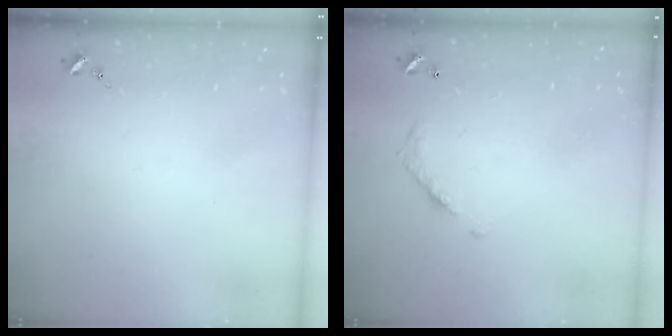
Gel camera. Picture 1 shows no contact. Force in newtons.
{"total": 7.9, "press": 7.9, "slide": 0.3}